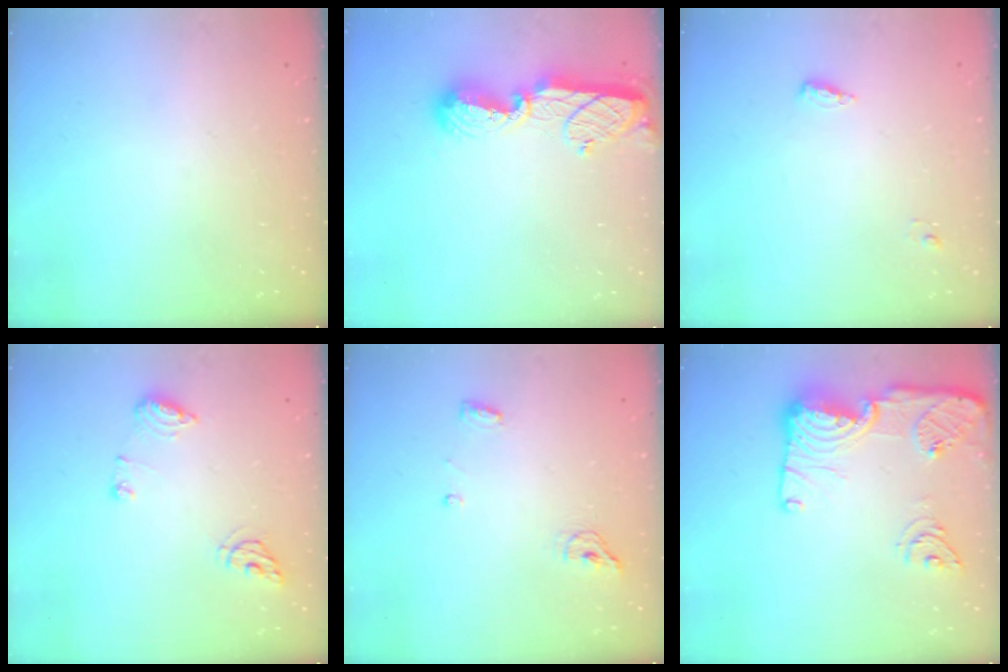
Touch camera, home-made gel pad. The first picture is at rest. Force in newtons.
{"total": 13.8, "press": 13.8, "slide": 1.5}
{"total": 4.6, "press": 4.4, "slide": 1.1}
{"total": 8.9, "press": 8.8, "slide": 1.1}
{"total": 5.4, "press": 5.3, "slide": 1.1}
{"total": 18.5, "press": 18.4, "slide": 2.0}